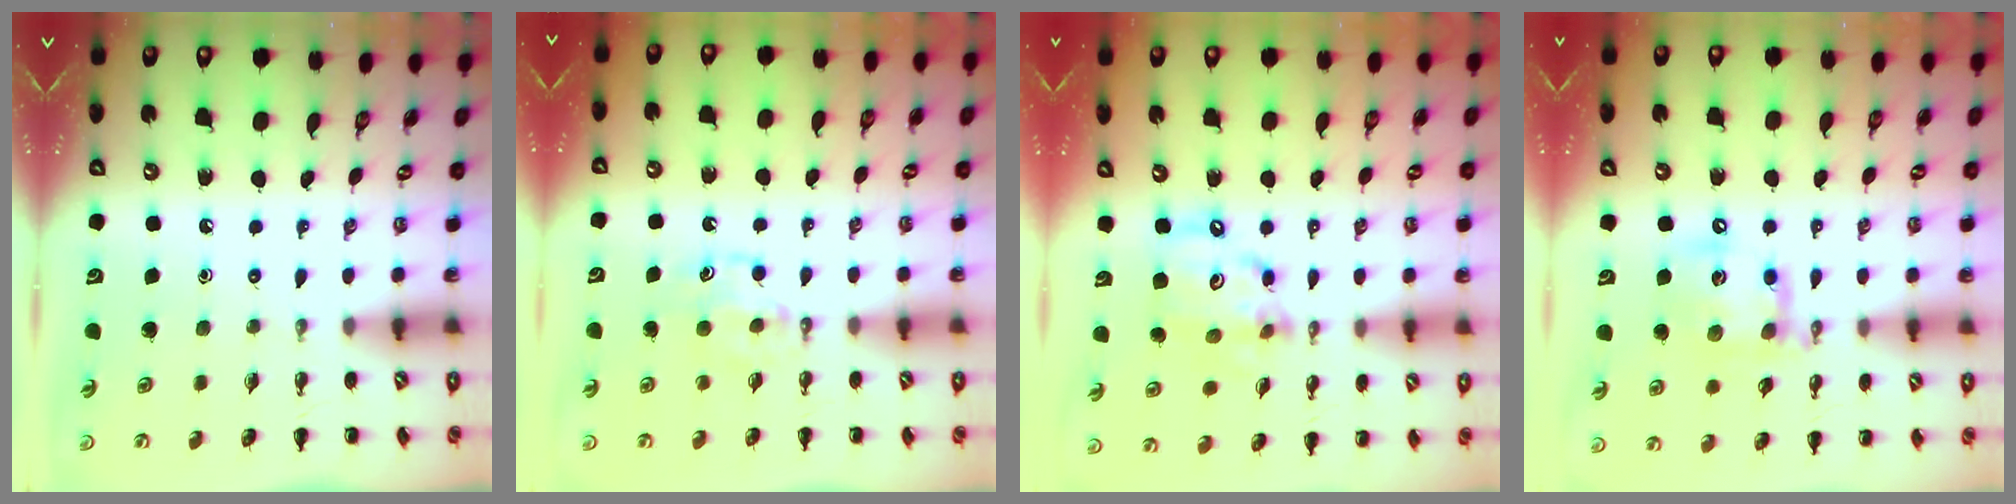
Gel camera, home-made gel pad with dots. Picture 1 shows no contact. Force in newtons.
{"total": 5.1, "press": 4.7, "slide": 1.7}
{"total": 11.3, "press": 10.9, "slide": 2.7}
{"total": 14.6, "press": 14.3, "slide": 2.8}